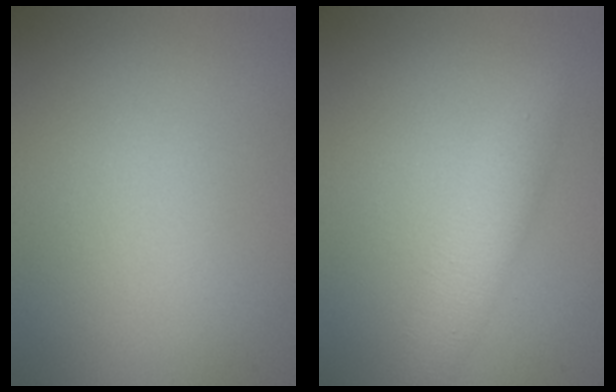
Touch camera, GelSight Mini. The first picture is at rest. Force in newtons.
{"total": 2.9, "press": 2.9, "slide": 0.1}